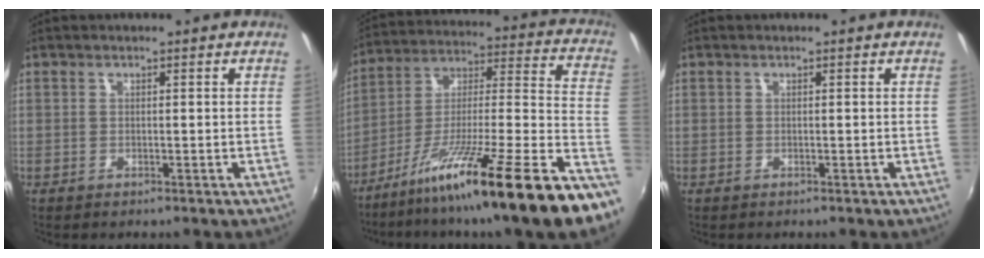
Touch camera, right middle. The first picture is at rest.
{"total": 24.4, "force": [-15.4, -0.6, 19.0], "torque": [-0.260, -0.031, -0.248]}
{"total": 0.0}